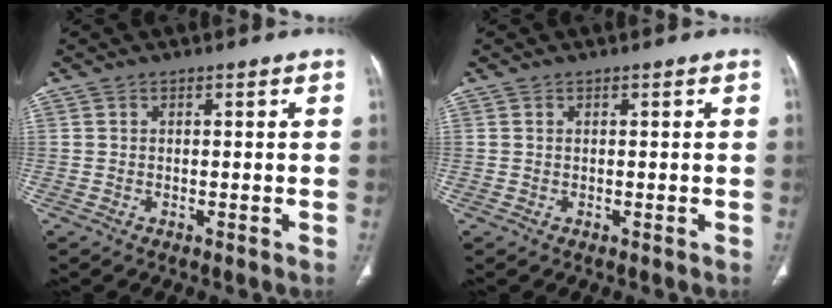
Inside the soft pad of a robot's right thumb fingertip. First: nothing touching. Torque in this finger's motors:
{"motor_torque": [0.14, 0.00, -0.05, -0.25, 0.04]}